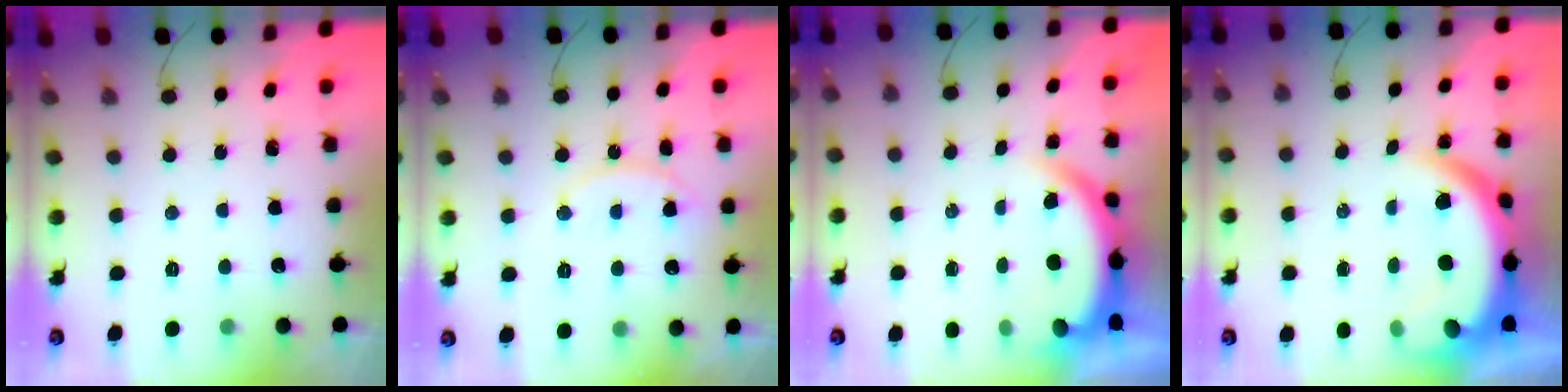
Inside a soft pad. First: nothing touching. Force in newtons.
{"total": 11.4, "press": 11.4, "slide": 0.9}
{"total": 5.3, "press": 5.3, "slide": 0.3}
{"total": 9.5, "press": 9.5, "slide": 1.2}